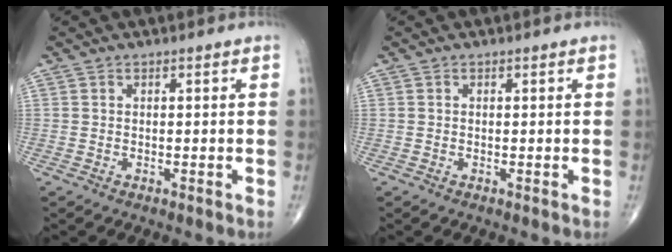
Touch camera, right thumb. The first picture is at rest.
{"total": 0.0}